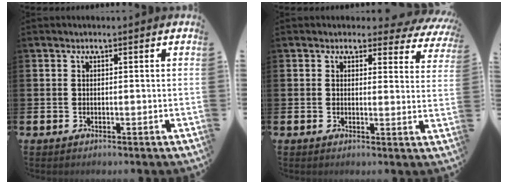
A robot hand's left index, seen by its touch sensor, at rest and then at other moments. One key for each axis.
{"total": 2.3, "fx": 1.8, "fy": 1.3, "fz": 0.5, "tx": 0.000, "ty": -0.014, "tz": 0.025}